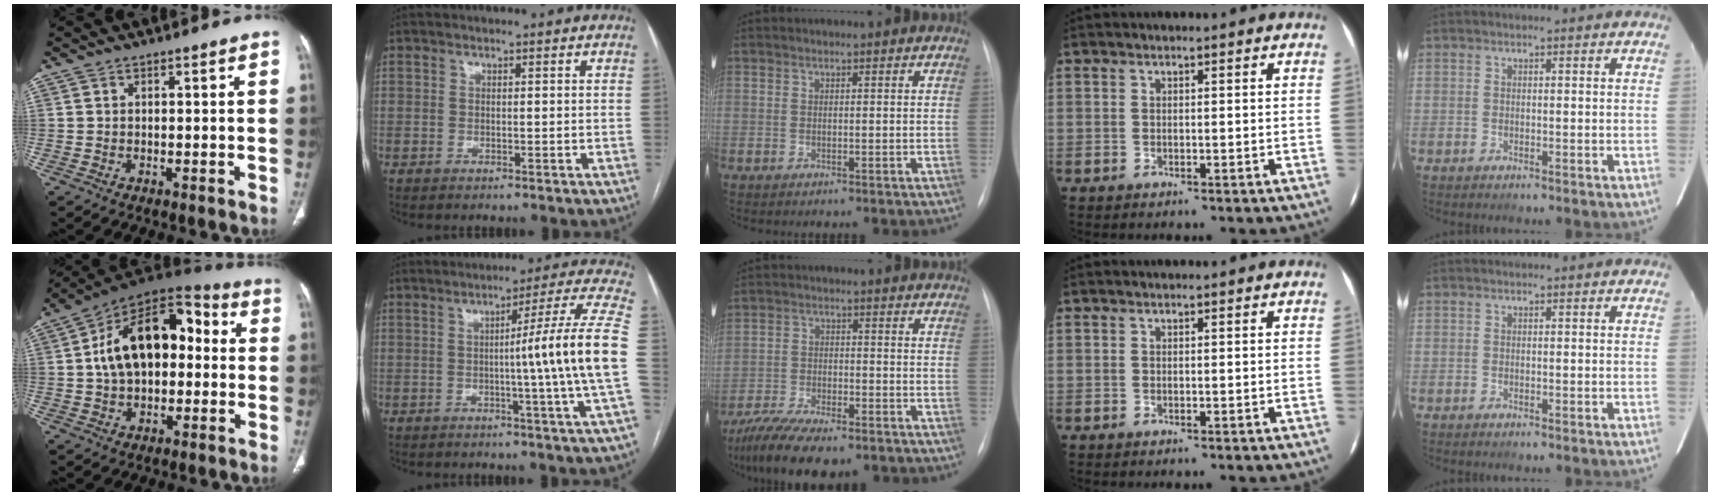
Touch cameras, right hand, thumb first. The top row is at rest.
{"thumb": {"total": 18.8, "force": [1.5, 11.5, 14.8], "torque": [-0.215, 0.046, 0.016]}, "index": {"total": 13.2, "force": [-1.3, -3.2, 12.7], "torque": [-0.164, -0.004, -0.020]}, "middle": {"total": 11.8, "force": [-9.1, 3.5, 6.7], "torque": [-0.118, -0.016, -0.148]}}